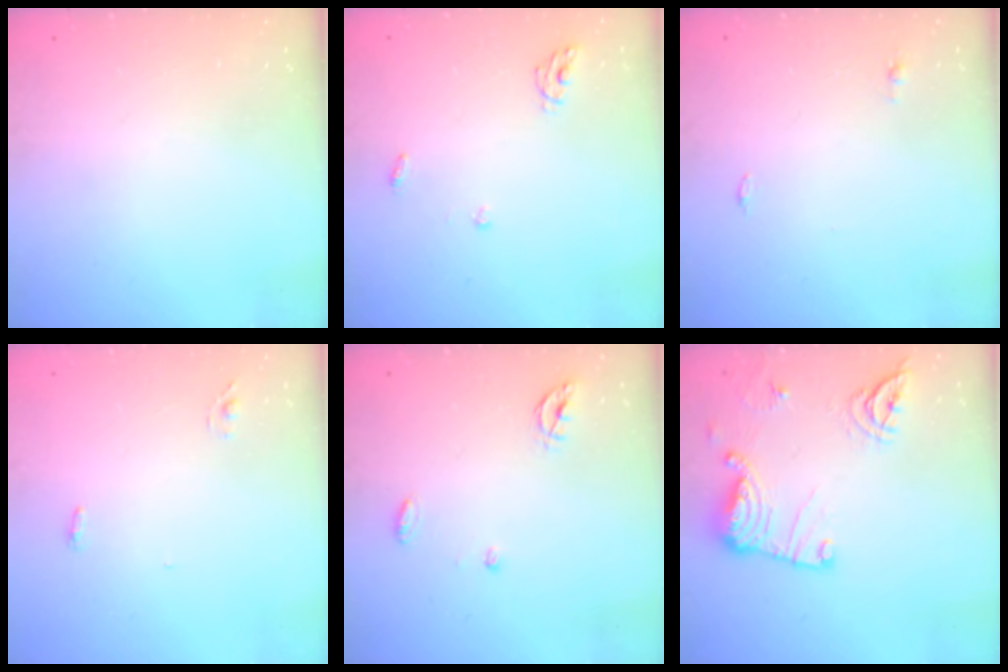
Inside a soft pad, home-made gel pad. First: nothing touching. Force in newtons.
{"total": 4.9, "press": 4.9, "slide": 0.4}
{"total": 3.7, "press": 3.3, "slide": 1.7}
{"total": 3.2, "press": 2.9, "slide": 1.5}
{"total": 4.4, "press": 4.4, "slide": 0.4}
{"total": 14.9, "press": 14.9, "slide": 0.4}